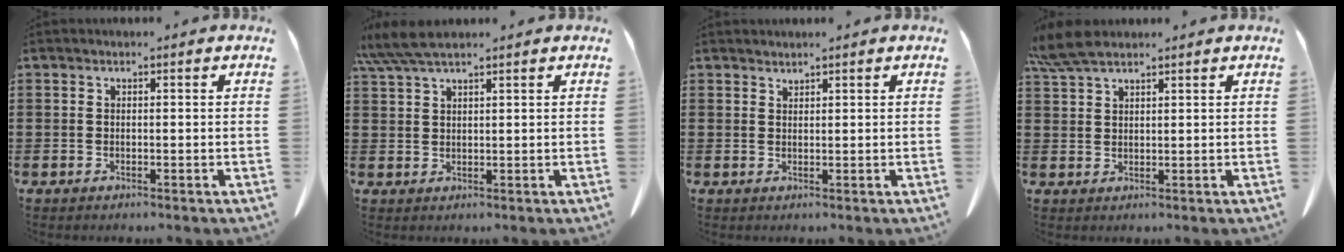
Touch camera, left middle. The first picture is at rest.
{"total": 5.0, "force": [4.0, 0.5, 3.0], "torque": [-0.068, -0.003, 0.075]}
{"total": 1.2, "force": [1.2, 0.0, 0.0], "torque": [-0.002, -0.003, 0.023]}
{"total": 5.2, "force": [4.1, 1.3, 2.9], "torque": [-0.074, -0.004, 0.075]}